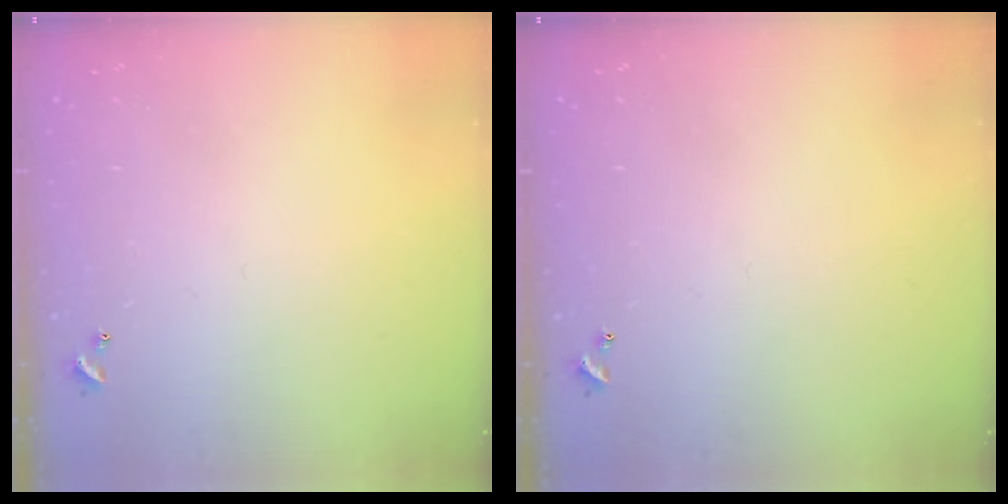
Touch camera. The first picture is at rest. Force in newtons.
{"total": 0.0}